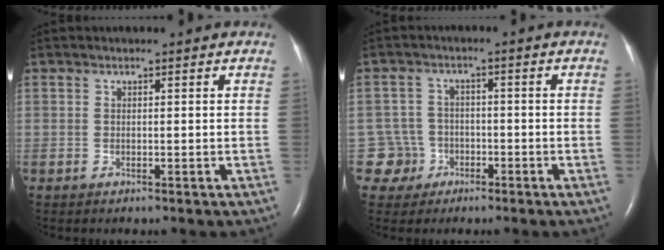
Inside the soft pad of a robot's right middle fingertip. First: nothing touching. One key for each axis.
{"total": 4.5, "fx": -2.0, "fy": 4.0, "fz": -0.8, "tx": 0.022, "ty": 0.016, "tz": -0.035}